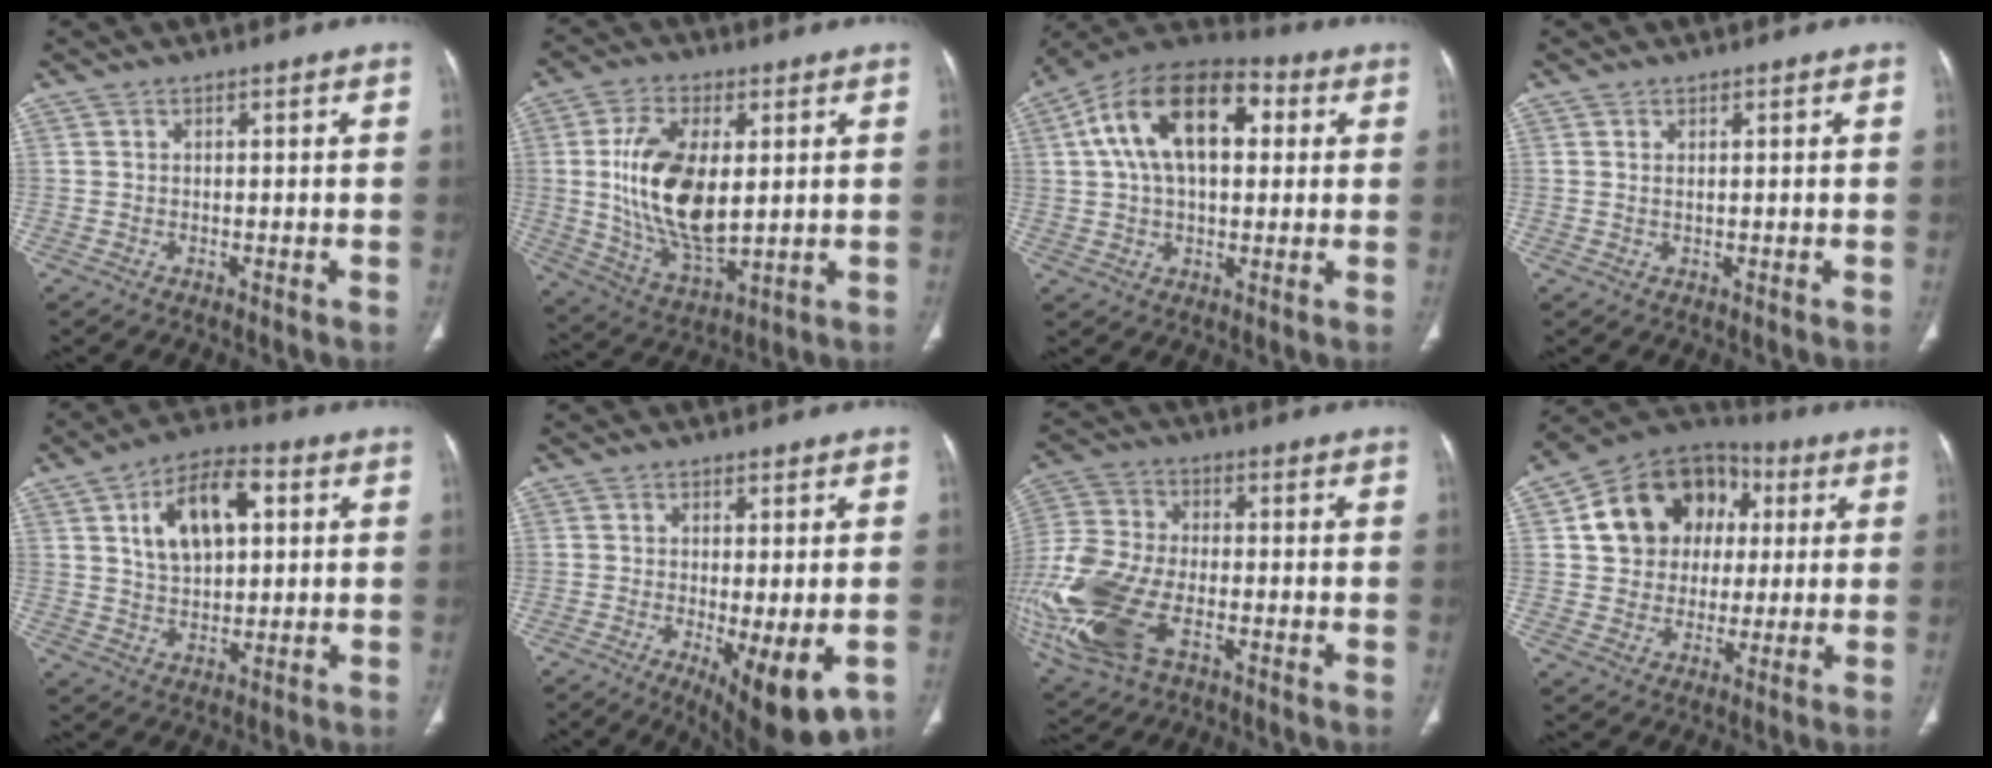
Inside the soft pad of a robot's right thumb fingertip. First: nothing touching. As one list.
[{"total": 17.1, "force": [2.0, 8.7, 14.6], "torque": [-0.269, -0.019, 0.046]}, {"total": 18.8, "force": [4.4, 10.8, 14.8], "torque": [-0.237, 0.025, 0.064]}, {"total": 0.8, "force": [0.3, 0.3, 0.7], "torque": [-0.017, -0.001, 0.009]}, {"total": 12.9, "force": [3.8, 7.2, 10.0], "torque": [-0.149, 0.006, 0.063]}, {"total": 11.0, "force": [-3.8, 3.3, 9.8], "torque": [-0.138, -0.021, -0.047]}, {"total": 20.9, "force": [-7.2, 11.4, 16.0], "torque": [-0.407, -0.010, -0.131]}, {"total": 17.2, "force": [3.7, 14.2, 9.1], "torque": [-0.113, 0.022, 0.058]}]